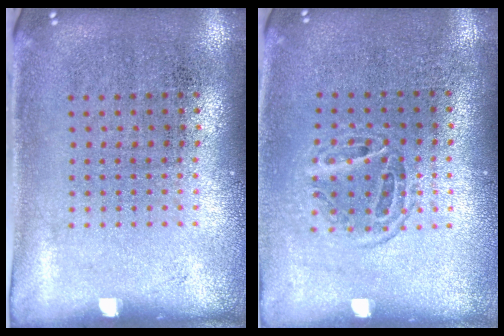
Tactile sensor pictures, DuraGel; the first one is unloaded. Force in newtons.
{"total": 1.2, "press": 1.0, "slide": 0.6}